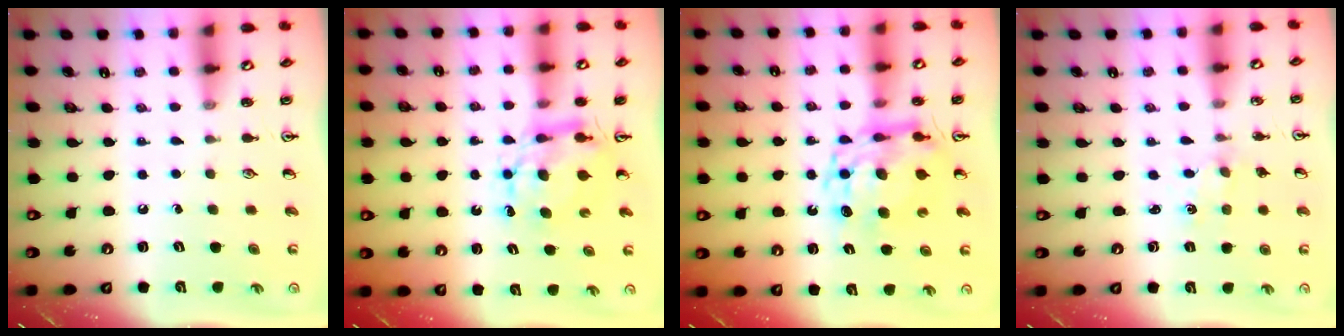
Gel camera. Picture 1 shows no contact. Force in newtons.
{"total": 6.8, "press": 6.8, "slide": 0.6}
{"total": 13.2, "press": 13.2, "slide": 1.0}
{"total": 0.0}